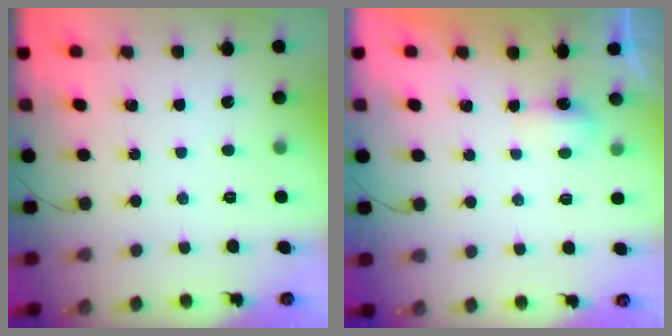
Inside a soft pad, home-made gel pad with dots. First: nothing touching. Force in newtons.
{"total": 7.9, "press": 3.5, "slide": 7.0}